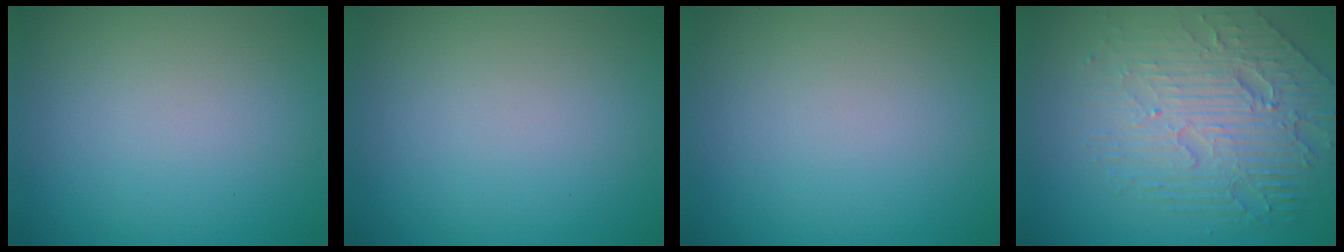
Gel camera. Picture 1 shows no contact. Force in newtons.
{"total": 0.0}
{"total": 0.0}
{"total": 6.8, "press": 4.9, "slide": 4.8}